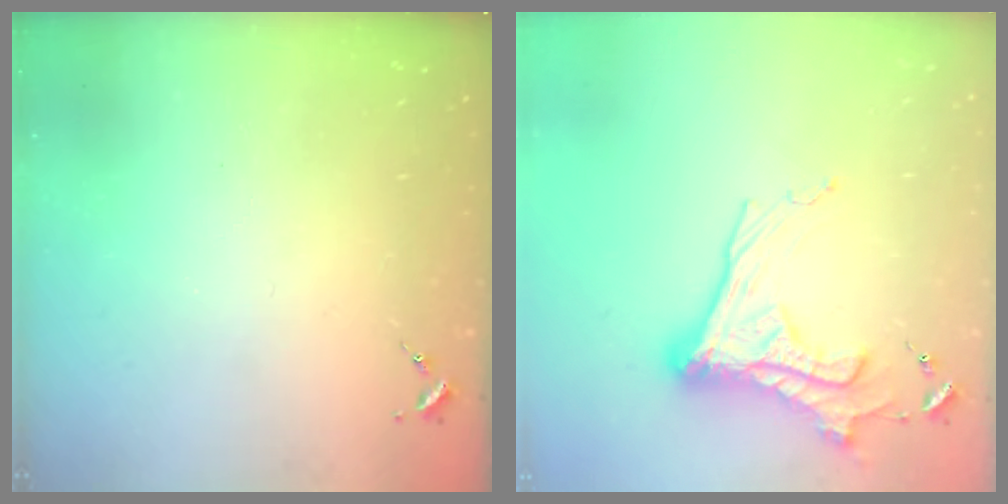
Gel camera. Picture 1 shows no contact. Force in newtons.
{"total": 17.0, "press": 16.9, "slide": 1.4}